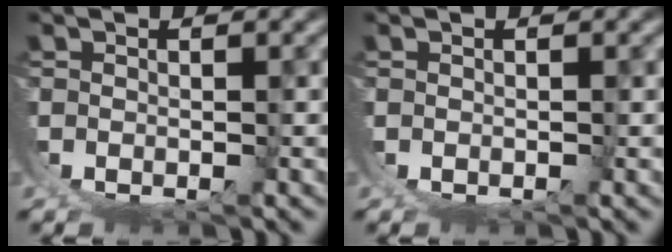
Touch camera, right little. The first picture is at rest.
{"total": 0.0}